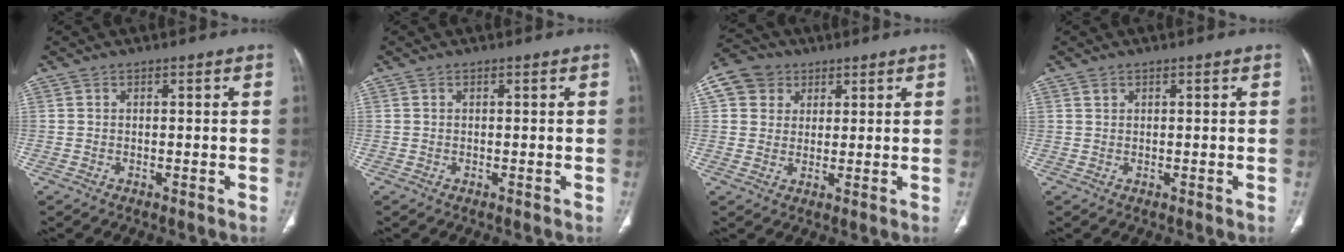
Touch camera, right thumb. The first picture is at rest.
{"total": 0.0}
{"total": 8.2, "force": [3.3, 7.1, 2.6], "torque": [-0.038, 0.010, 0.058]}
{"total": 0.7, "force": [0.5, 0.3, 0.3], "torque": [-0.003, 0.001, 0.012]}